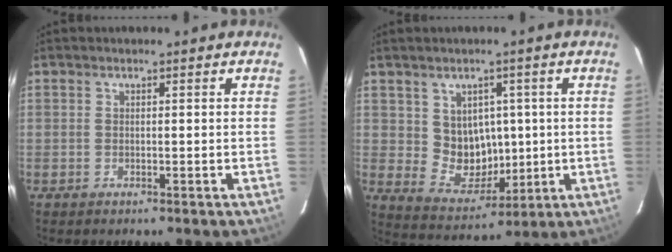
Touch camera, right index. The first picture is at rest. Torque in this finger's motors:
{"motor_torque": [0.17, 0.06, 0.07, 0.01]}